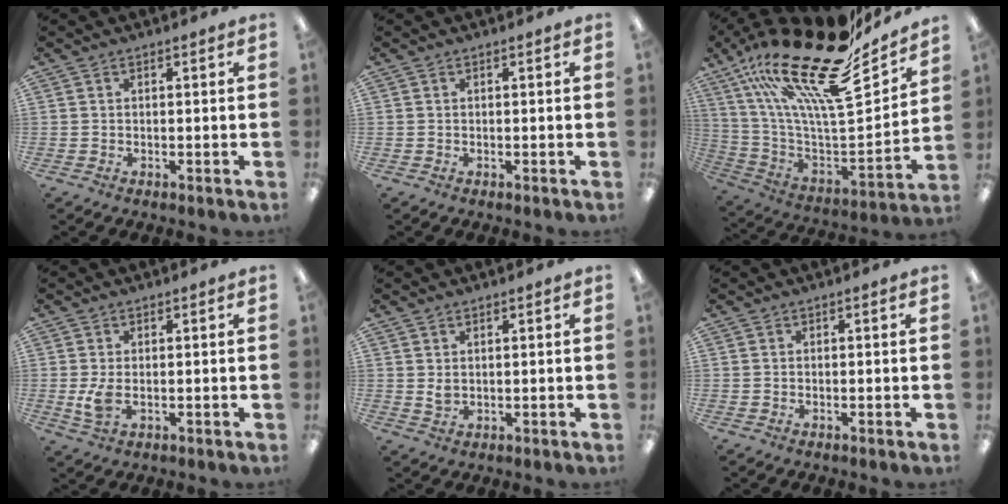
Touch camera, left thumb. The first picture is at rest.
{"total": 0.0}
{"total": 28.0, "force": [19.1, 9.4, 18.2], "torque": [-0.298, -0.148, 0.329]}
{"total": 4.8, "force": [0.0, 2.7, 4.0], "torque": [-0.075, -0.006, -0.006]}
{"total": 2.1, "force": [1.0, 1.4, 1.3], "torque": [-0.019, -0.001, 0.015]}
{"total": 0.0}